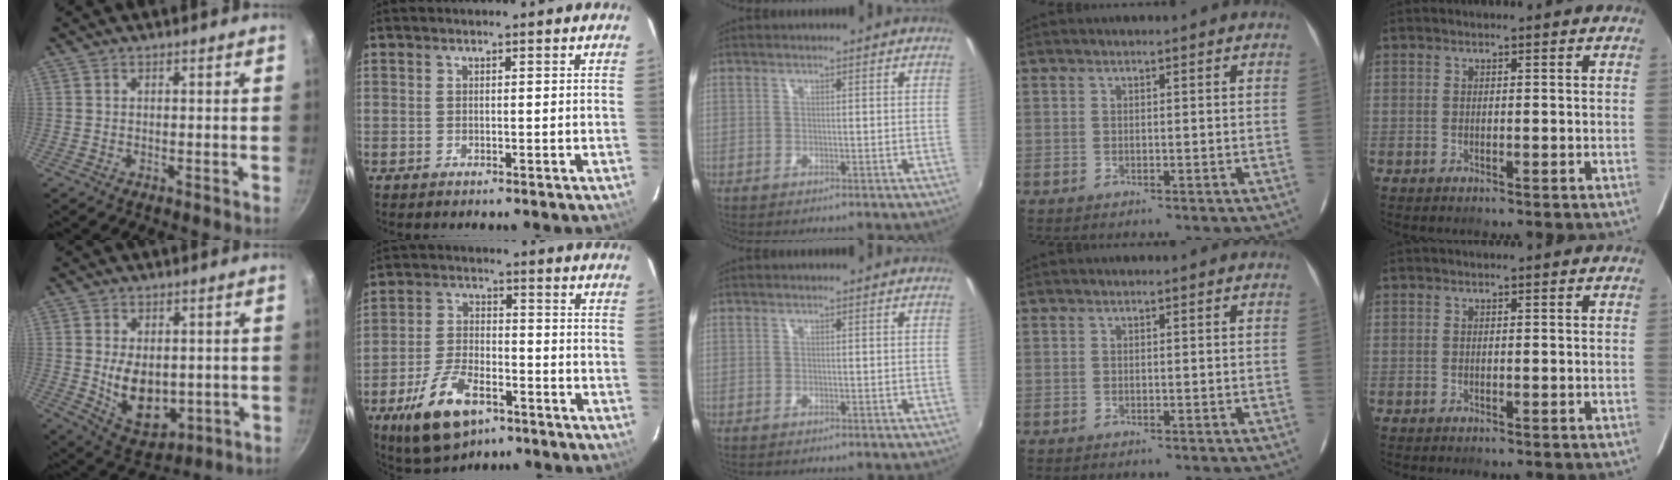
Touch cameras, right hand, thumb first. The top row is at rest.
{"thumb": {"total": 11.2, "force": [-0.2, 7.5, 8.3], "torque": [-0.109, -0.016, 0.021]}, "index": {"total": 13.4, "force": [-7.7, 6.3, 8.9], "torque": [-0.191, -0.010, -0.135]}}